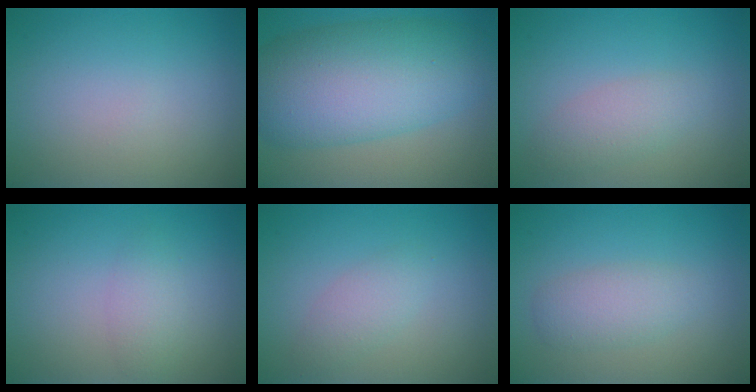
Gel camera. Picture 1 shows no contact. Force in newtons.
{"total": 10.8, "press": 10.8, "slide": 0.4}
{"total": 2.3, "press": 2.3, "slide": 0.1}
{"total": 1.7, "press": 1.7, "slide": 0.1}
{"total": 1.9, "press": 1.9, "slide": 0.2}
{"total": 2.5, "press": 2.5, "slide": 0.0}